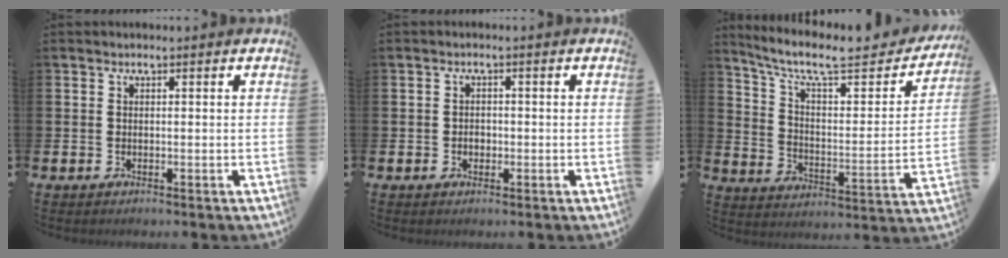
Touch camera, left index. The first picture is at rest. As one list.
[{"total": 1.4, "force": [-0.3, 1.2, 0.7], "torque": [-0.009, 0.004, -0.010]}, {"total": 8.8, "force": [7.2, 2.5, 4.5], "torque": [-0.104, -0.053, 0.115]}]